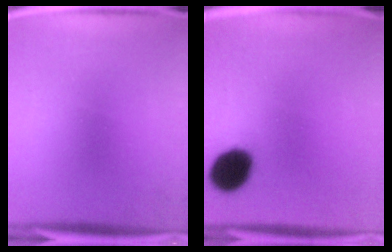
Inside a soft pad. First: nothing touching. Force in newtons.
{"total": 12.6}